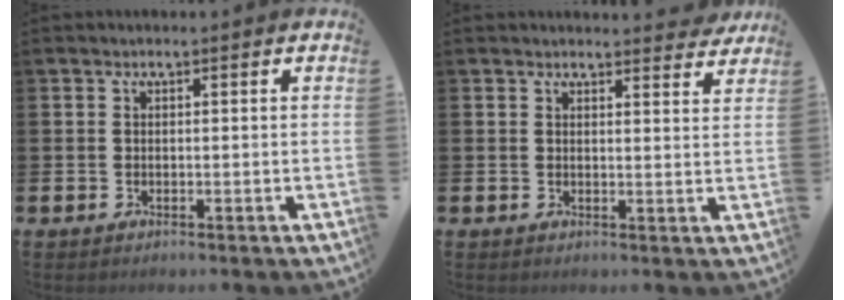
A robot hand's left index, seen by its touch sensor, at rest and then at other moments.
{"total": 2.9, "force": [2.9, 0.2, 0.0], "torque": [0.011, -0.021, 0.048]}